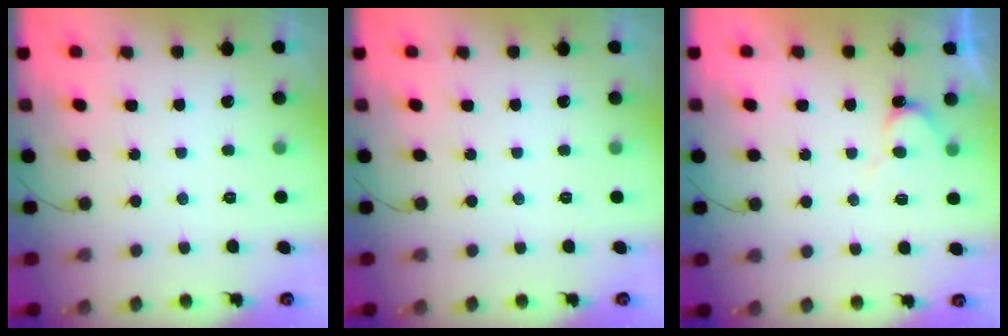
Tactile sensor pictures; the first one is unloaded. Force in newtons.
{"total": 0.0}
{"total": 7.1, "press": 7.1, "slide": 0.4}